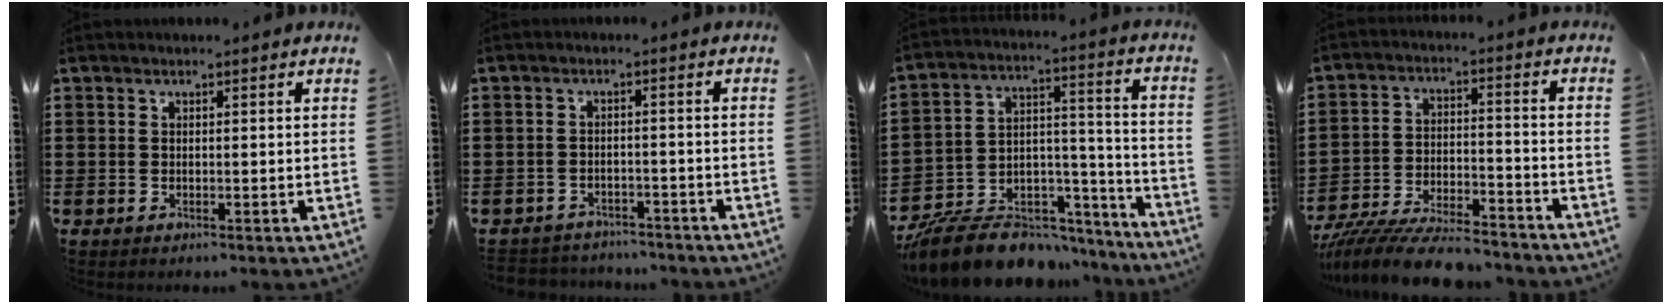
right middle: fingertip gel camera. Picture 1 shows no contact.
{"total": 2.9, "force": [-2.8, 0.6, -0.4], "torque": [-0.002, 0.001, -0.064]}
{"total": 9.4, "force": [-8.3, 3.6, 2.5], "torque": [-0.055, 0.015, -0.161]}
{"total": 9.3, "force": [-8.8, 1.2, 2.8], "torque": [-0.046, 0.020, -0.170]}